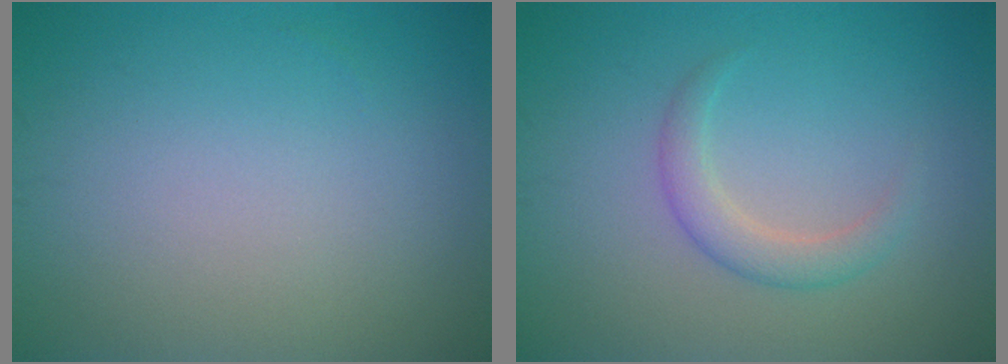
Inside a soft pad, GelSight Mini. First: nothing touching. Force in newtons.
{"total": 2.3, "press": 2.3, "slide": 0.2}